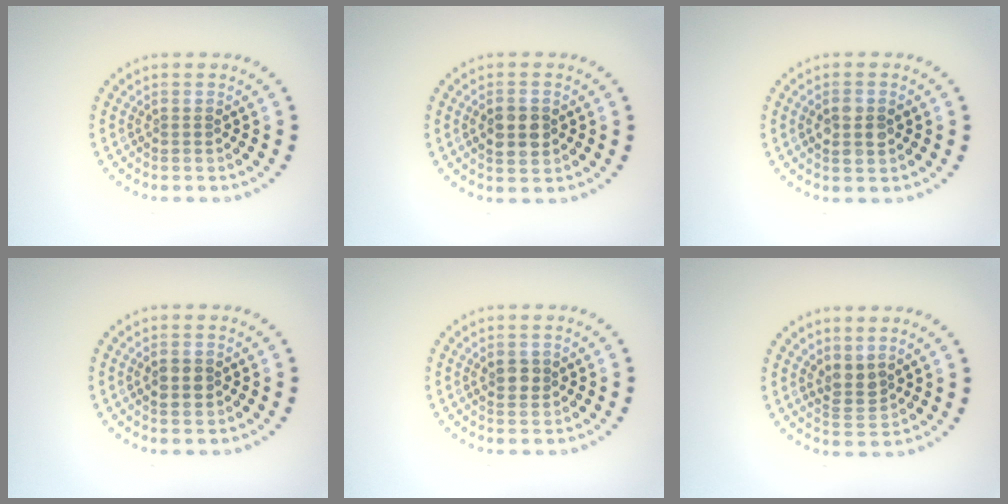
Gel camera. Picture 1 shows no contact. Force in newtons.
{"total": 2.8, "press": 2.8, "slide": 0.1}
{"total": 2.4, "press": 2.4, "slide": 0.2}
{"total": 1.8, "press": 1.8, "slide": 0.0}
{"total": 1.7, "press": 1.7, "slide": 0.3}
{"total": 2.2, "press": 1.8, "slide": 1.2}